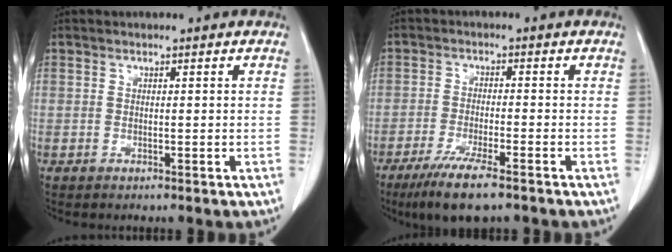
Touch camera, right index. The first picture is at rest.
{"total": 8.4, "force": [-5.8, 0.7, 6.0], "torque": [-0.106, -0.022, -0.094]}